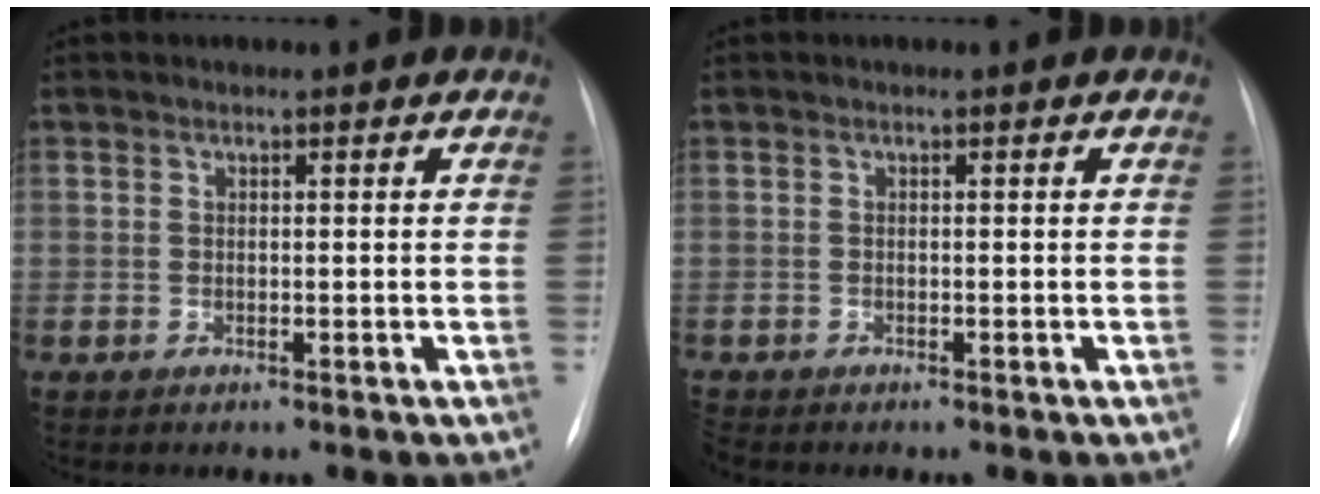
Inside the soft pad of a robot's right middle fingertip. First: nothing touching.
{"total": 0.8, "force": [-0.8, 0.2, 0.1], "torque": [-0.004, -0.002, -0.013]}